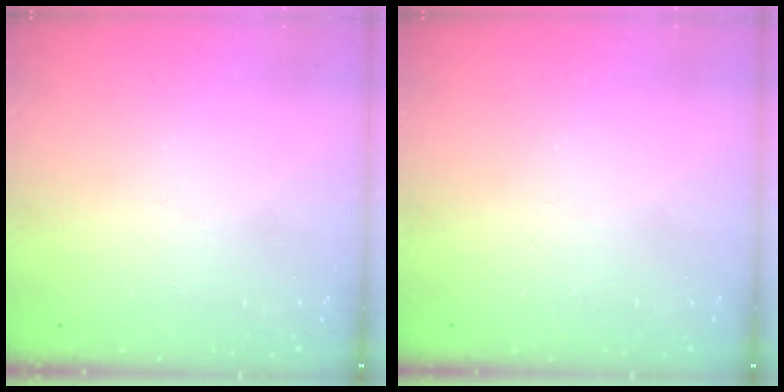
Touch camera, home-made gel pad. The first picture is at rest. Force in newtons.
{"total": 0.0}